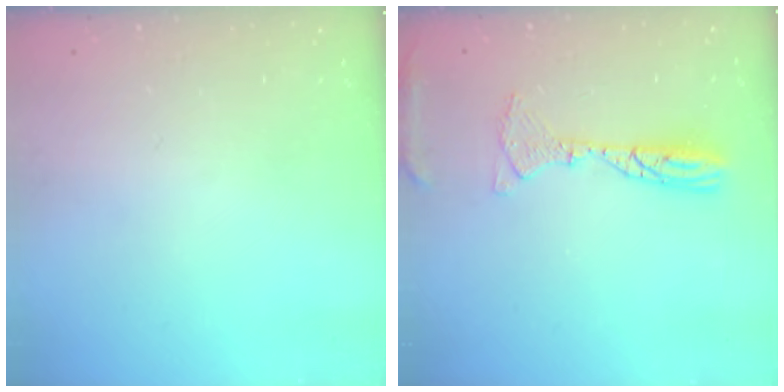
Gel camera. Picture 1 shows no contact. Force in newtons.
{"total": 10.6, "press": 10.4, "slide": 2.2}